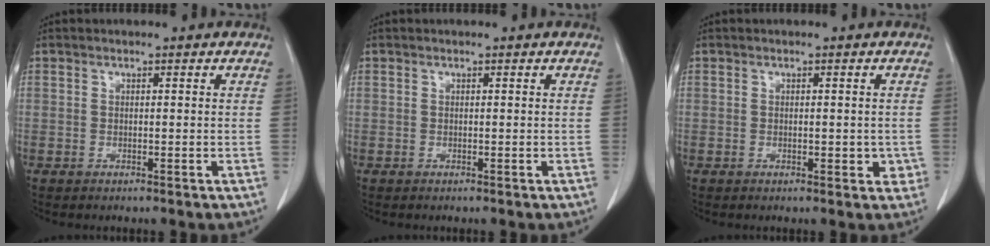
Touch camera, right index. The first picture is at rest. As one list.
[{"total": 0.0}, {"total": 2.6, "force": [-0.4, 1.4, 2.2], "torque": [-0.017, 0.001, -0.003]}]